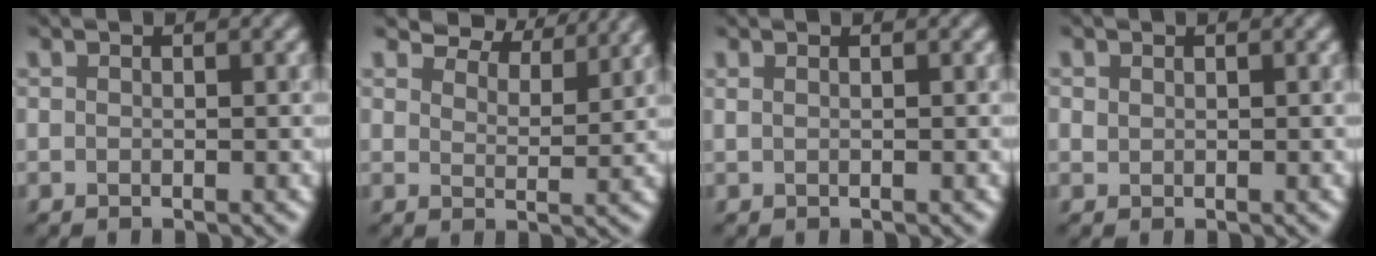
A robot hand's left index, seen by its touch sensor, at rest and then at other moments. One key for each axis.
{"total": 6.1, "fx": 5.7, "fy": 1.3, "fz": 1.7, "tx": -0.036, "ty": 0.002, "tz": 0.090}
{"total": 0.7, "fx": 0.5, "fy": 0.2, "fz": 0.5, "tx": -0.003, "ty": 0.001, "tz": 0.003}
{"total": 0.6, "fx": 0.4, "fy": 0.4, "fz": 0.0, "tx": 0.003, "ty": 0.004, "tz": 0.009}